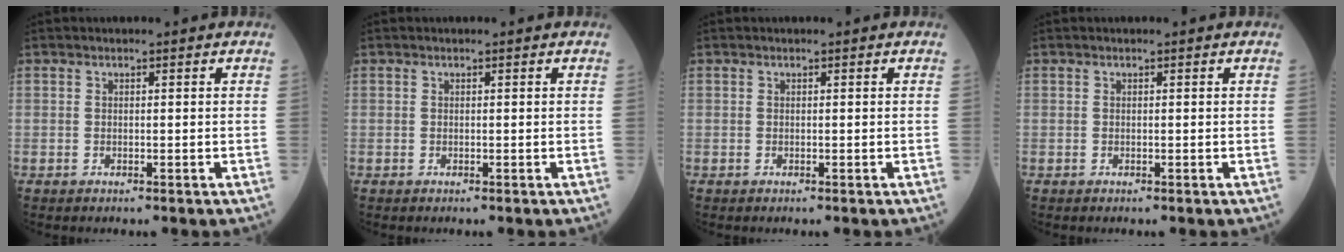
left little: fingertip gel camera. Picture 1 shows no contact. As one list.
[{"total": 0.0}, {"total": 0.0}, {"total": 0.0}]